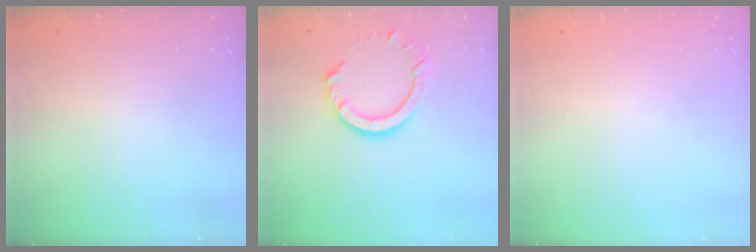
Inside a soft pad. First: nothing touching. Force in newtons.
{"total": 9.5, "press": 9.5, "slide": 1.1}
{"total": 0.0}